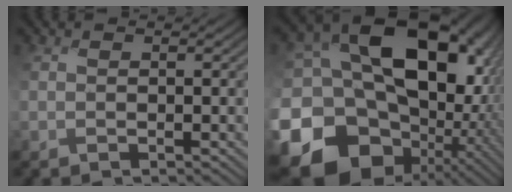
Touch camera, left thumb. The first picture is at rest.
{"total": 21.4, "force": [-6.3, 16.1, 12.6], "torque": [-0.286, -0.012, -0.115]}